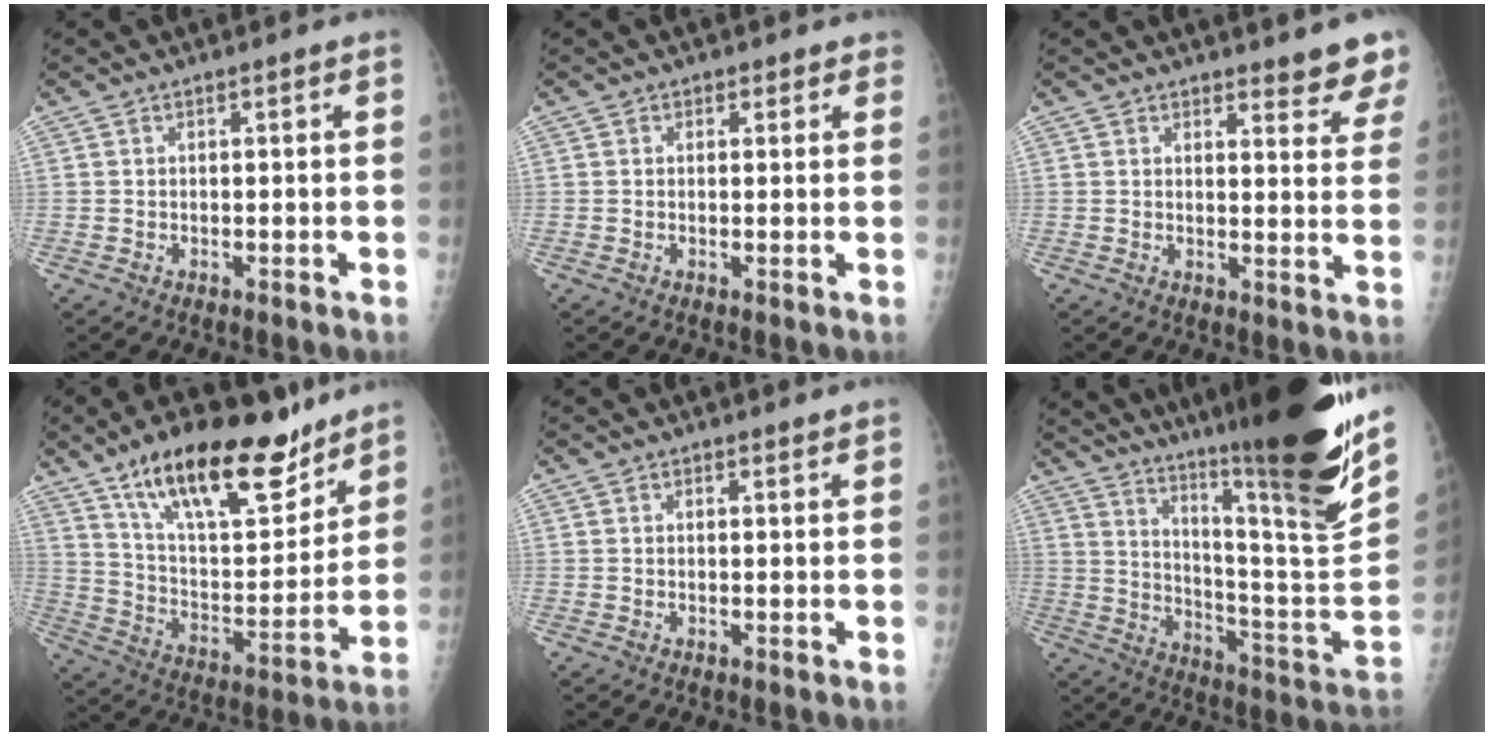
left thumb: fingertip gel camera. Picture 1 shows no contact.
{"total": 1.6, "force": [0.9, 1.2, 0.2], "torque": [0.021, -0.003, 0.004]}
{"total": 6.7, "force": [6.1, 1.8, 1.9], "torque": [0.014, -0.039, 0.052]}
{"total": 23.1, "force": [15.9, 8.6, 14.4], "torque": [-0.193, -0.064, 0.270]}
{"total": 0.5, "force": [0.5, 0.2, 0.0], "torque": [-0.003, -0.005, 0.005]}
{"total": 31.3, "force": [21.4, 3.3, 22.6], "torque": [-0.311, -0.116, 0.318]}